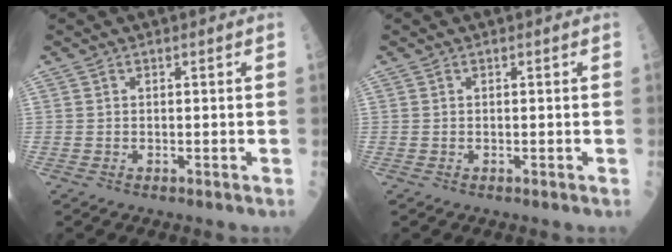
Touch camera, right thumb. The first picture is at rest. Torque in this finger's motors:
{"motor_torque": [-0.02, 0.02, -0.18, -0.07, 0.00]}